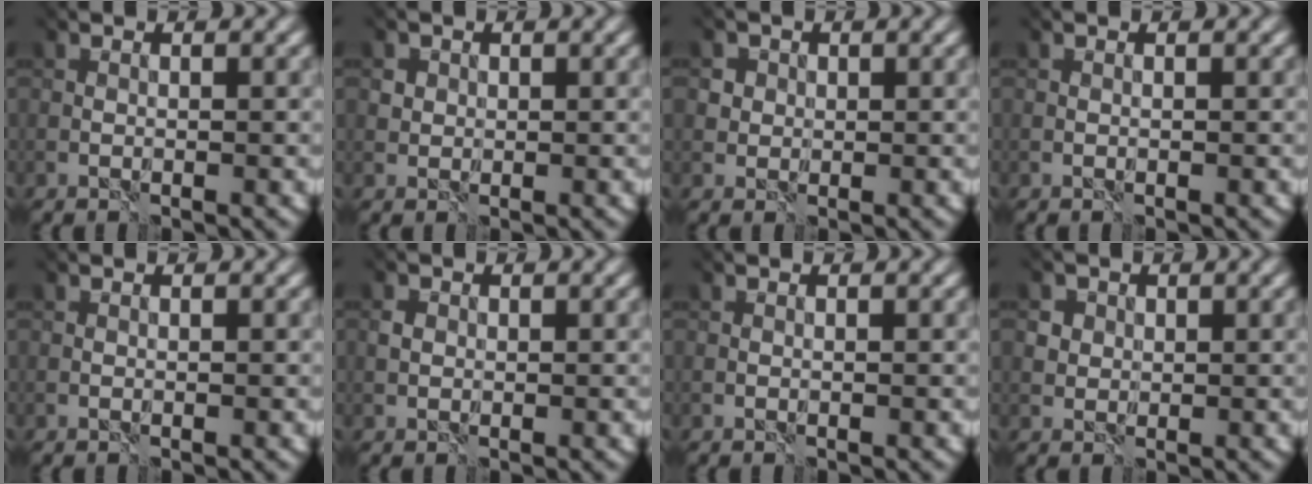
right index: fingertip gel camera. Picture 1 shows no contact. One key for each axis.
{"total": 1.2, "fx": 0.7, "fy": 0.9, "fz": -0.2, "tx": 0.001, "ty": 0.006, "tz": 0.010}
{"total": 2.4, "fx": 1.2, "fy": 2.1, "fz": 0.4, "tx": 0.003, "ty": 0.010, "tz": 0.001}
{"total": 0.0}
{"total": 0.0}
{"total": 0.8, "fx": 0.2, "fy": 0.8, "fz": 0.1, "tx": -0.004, "ty": 0.003, "tz": 0.003}
{"total": 0.0}
{"total": 2.5, "fx": 1.4, "fy": 2.0, "fz": 0.4, "tx": -0.001, "ty": 0.009, "tz": 0.008}